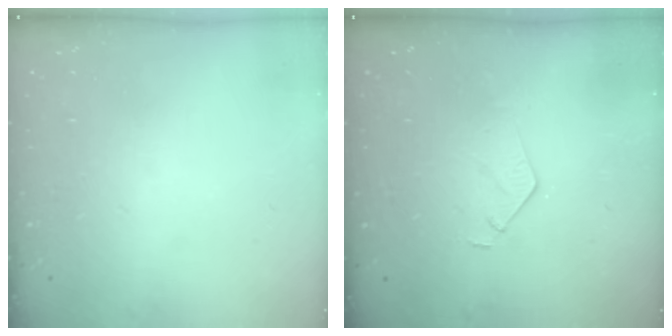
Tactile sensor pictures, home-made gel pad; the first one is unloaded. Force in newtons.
{"total": 6.0, "press": 6.0, "slide": 0.5}